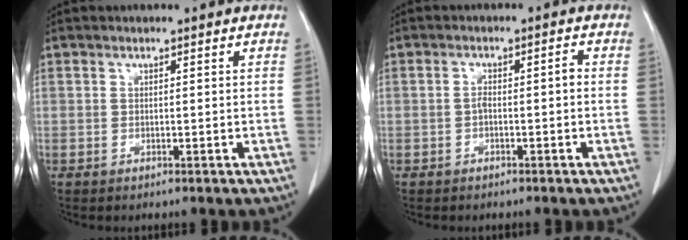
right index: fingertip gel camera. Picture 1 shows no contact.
{"total": 2.2, "force": [-0.6, 0.6, 2.1], "torque": [-0.036, 0.005, -0.008]}